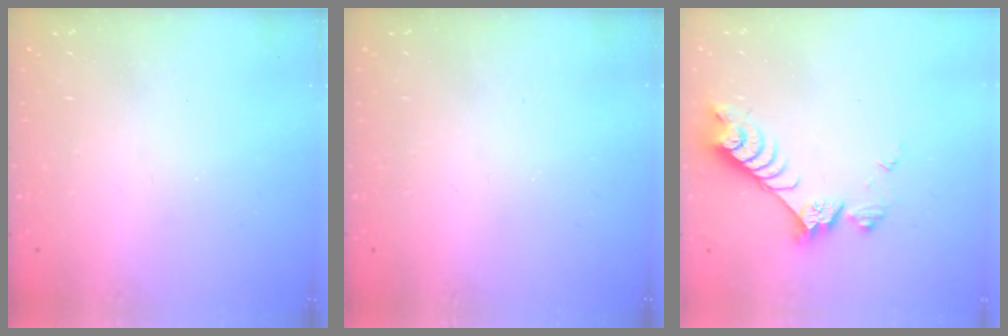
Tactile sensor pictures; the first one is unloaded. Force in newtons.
{"total": 0.0}
{"total": 7.4, "press": 7.3, "slide": 1.1}